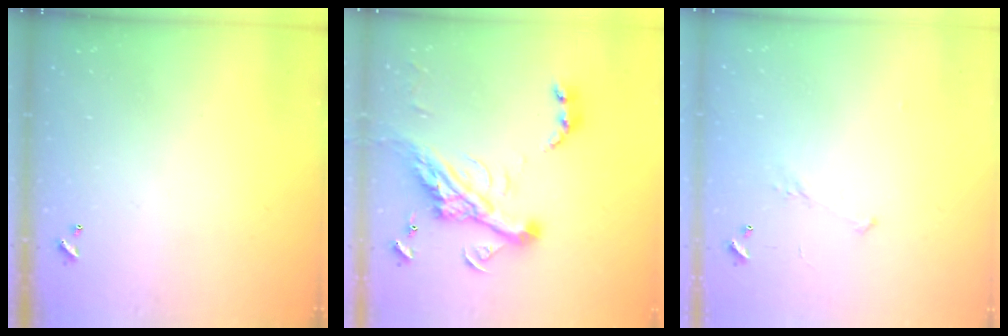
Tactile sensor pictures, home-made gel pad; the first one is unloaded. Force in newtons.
{"total": 19.3, "press": 19.1, "slide": 2.5}
{"total": 4.2, "press": 4.0, "slide": 1.1}